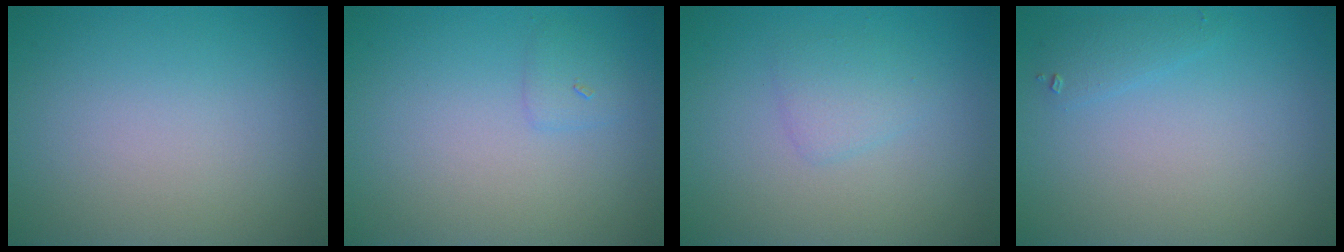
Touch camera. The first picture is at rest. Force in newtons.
{"total": 0.5, "press": 0.5, "slide": 0.0}
{"total": 1.6, "press": 1.6, "slide": 0.0}
{"total": 1.1, "press": 1.1, "slide": 0.1}